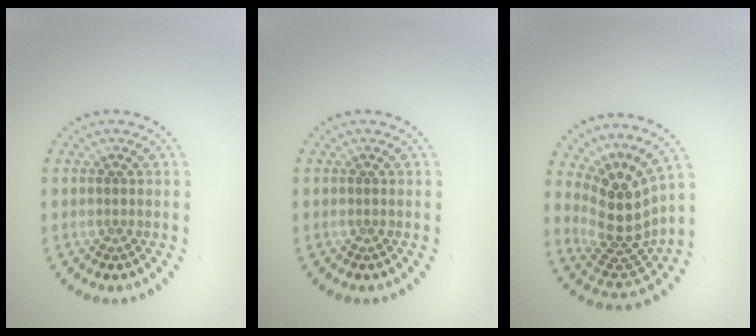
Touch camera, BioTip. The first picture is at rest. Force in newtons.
{"total": 0.0}
{"total": 4.6, "press": 3.4, "slide": 3.1}